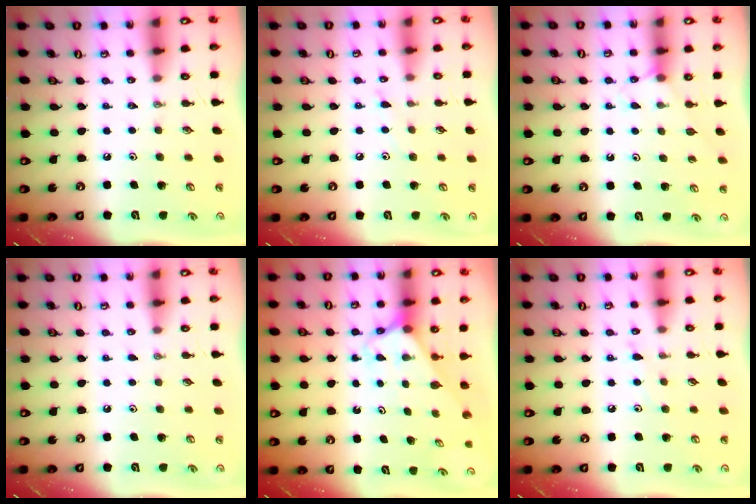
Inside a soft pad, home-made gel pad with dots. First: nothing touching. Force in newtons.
{"total": 5.2, "press": 5.2, "slide": 0.6}
{"total": 4.5, "press": 4.5, "slide": 0.5}
{"total": 2.8, "press": 2.8, "slide": 0.3}
{"total": 2.6, "press": 2.6, "slide": 0.2}
{"total": 5.7, "press": 5.6, "slide": 0.7}